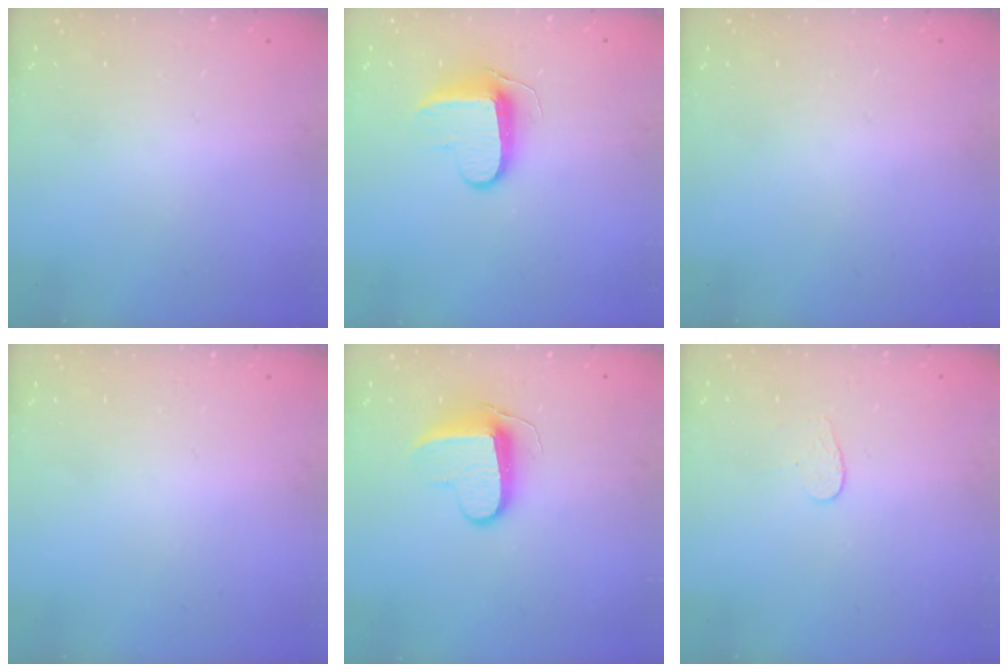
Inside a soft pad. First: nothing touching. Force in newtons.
{"total": 8.9, "press": 8.9, "slide": 0.2}
{"total": 0.0}
{"total": 0.0}
{"total": 9.4, "press": 9.4, "slide": 0.5}
{"total": 3.8, "press": 3.8, "slide": 0.3}